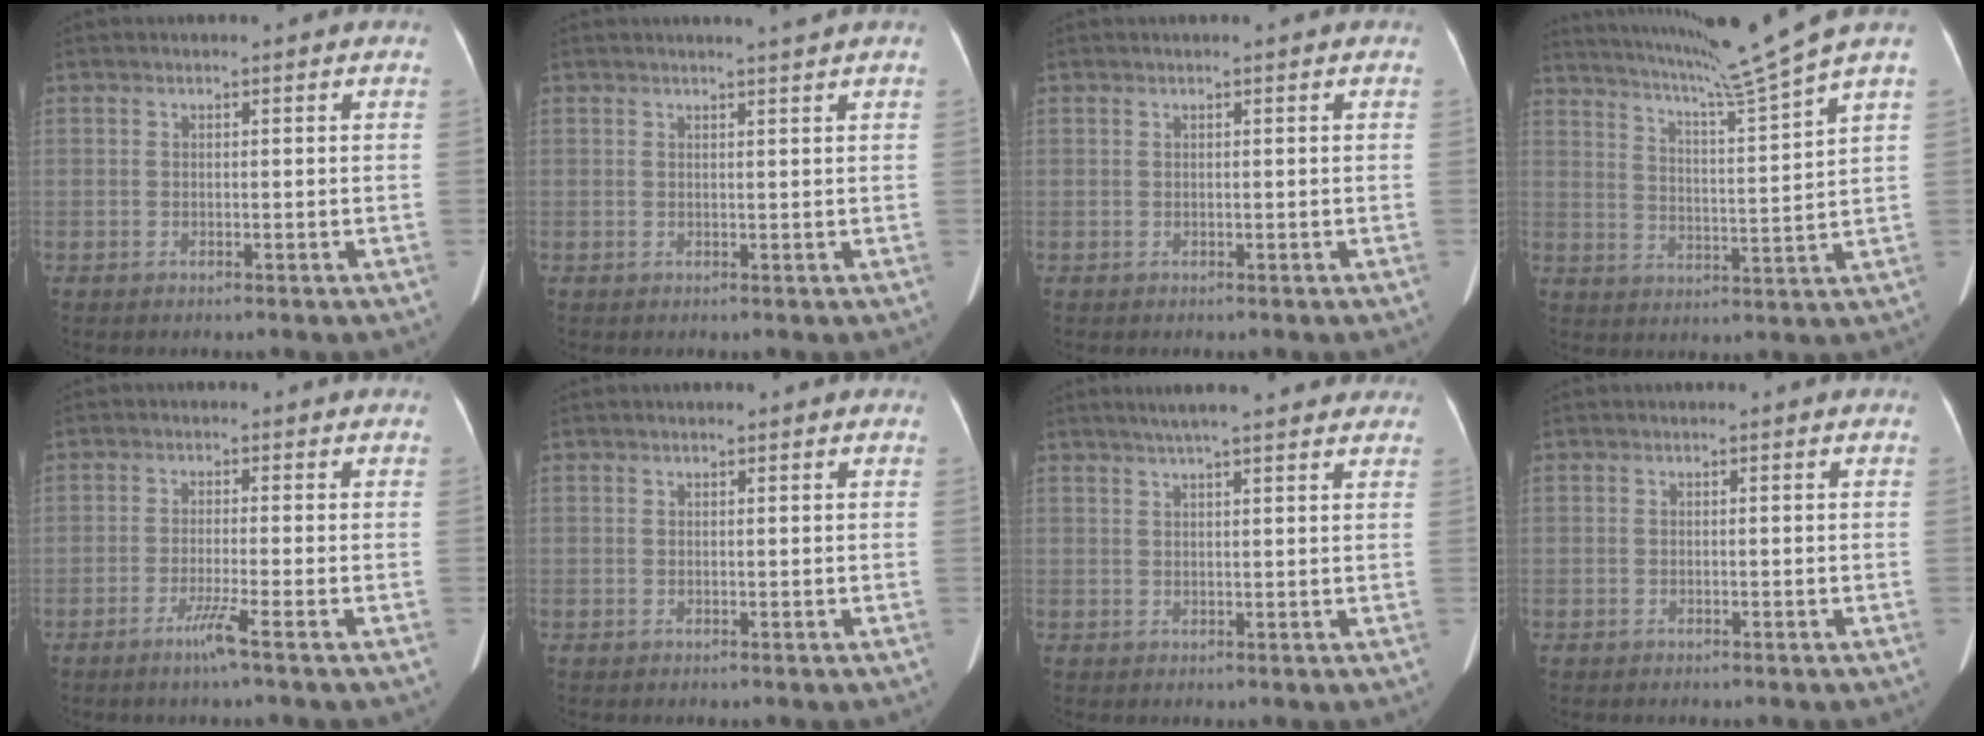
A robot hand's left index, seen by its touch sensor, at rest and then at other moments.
{"total": 2.3, "force": [2.0, -0.8, 0.8], "torque": [-0.012, -0.005, 0.028]}
{"total": 0.7, "force": [0.6, -0.1, 0.3], "torque": [-0.007, 0.009, 0.012]}
{"total": 12.6, "force": [10.8, -3.8, 5.3], "torque": [-0.097, -0.041, 0.170]}
{"total": 3.0, "force": [-1.8, -0.9, 2.2], "torque": [-0.048, -0.008, -0.039]}
{"total": 0.8, "force": [0.7, 0.2, 0.4], "torque": [-0.010, 0.009, 0.009]}
{"total": 11.6, "force": [9.7, 1.6, 6.2], "torque": [-0.083, 0.030, 0.120]}
{"total": 0.0}